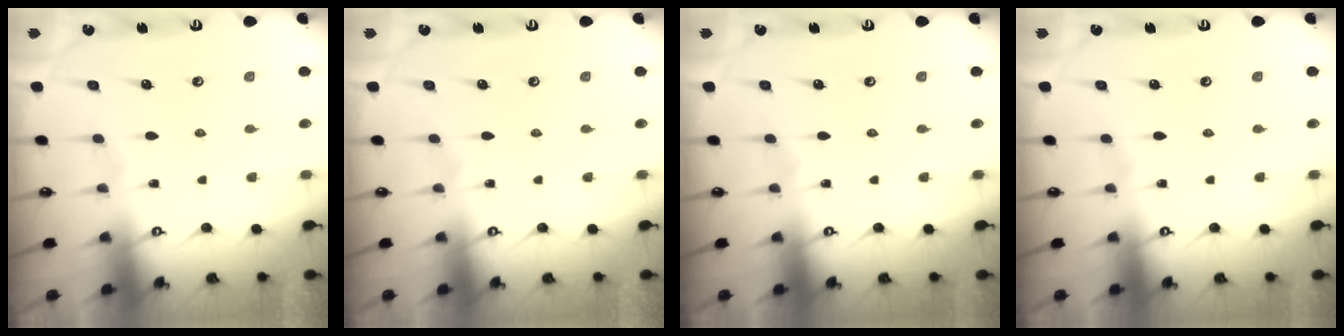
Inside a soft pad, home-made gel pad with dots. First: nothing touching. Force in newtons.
{"total": 0.0}
{"total": 0.0}
{"total": 0.0}